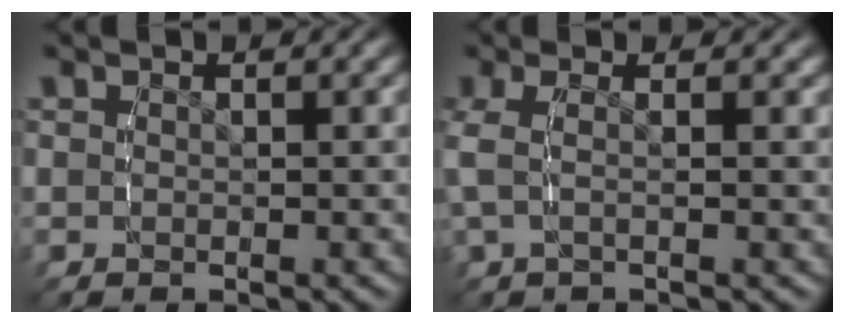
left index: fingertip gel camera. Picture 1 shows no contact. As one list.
[{"total": 2.6, "force": [0.6, 0.6, 2.5], "torque": [-0.059, 0.004, 0.008]}]